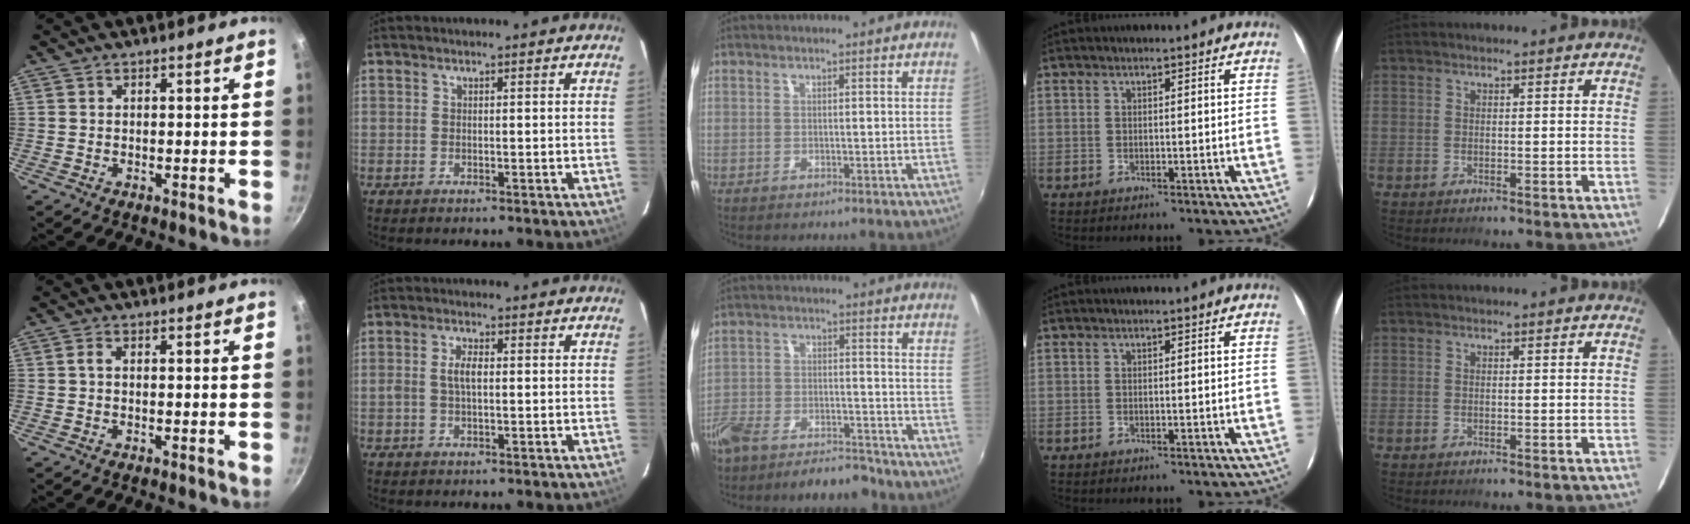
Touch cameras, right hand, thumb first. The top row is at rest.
{"thumb": {"total": 1.5, "force": [-0.1, 0.4, 1.4], "torque": [-0.039, 0.005, -0.004]}, "index": {"total": 3.3, "force": [0.1, 1.4, 3.0], "torque": [-0.060, 0.005, 0.003]}, "middle": {"total": 11.9, "force": [-10.0, 4.6, 4.7], "torque": [-0.116, 0.008, -0.156]}}